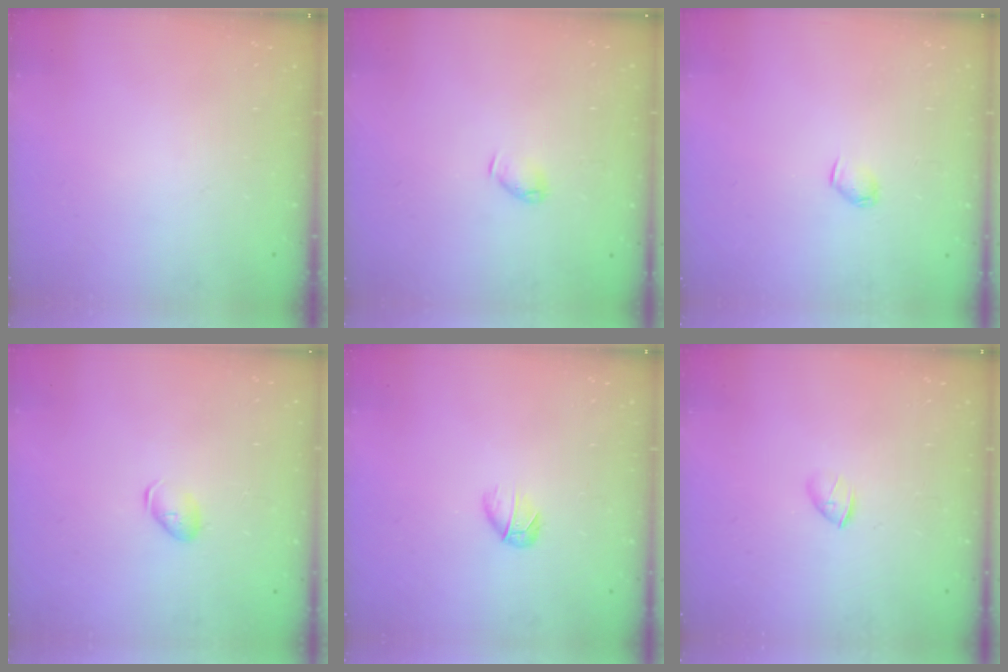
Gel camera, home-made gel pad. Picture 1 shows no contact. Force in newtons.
{"total": 3.5, "press": 3.4, "slide": 0.7}
{"total": 2.8, "press": 2.7, "slide": 0.6}
{"total": 5.9, "press": 5.8, "slide": 1.0}
{"total": 3.1, "press": 2.9, "slide": 0.9}
{"total": 1.7, "press": 1.6, "slide": 0.6}